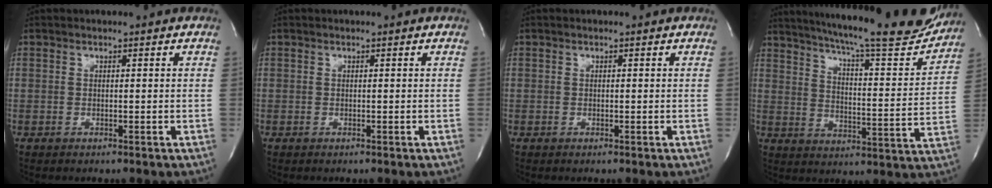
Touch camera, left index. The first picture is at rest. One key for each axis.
{"total": 0.0}
{"total": 0.0}
{"total": 23.8, "fx": 21.4, "fy": 2.2, "fz": 10.3, "tx": -0.165, "ty": -0.053, "tz": 0.277}